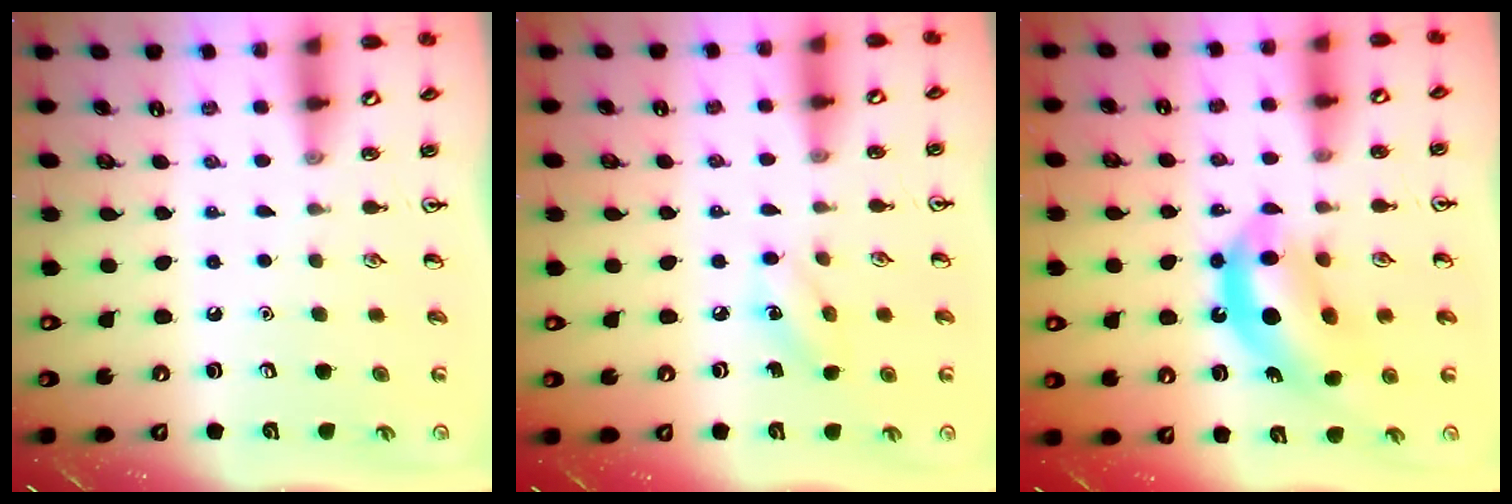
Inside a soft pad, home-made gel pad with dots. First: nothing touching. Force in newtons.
{"total": 5.4, "press": 5.1, "slide": 1.5}
{"total": 12.0, "press": 11.4, "slide": 3.7}